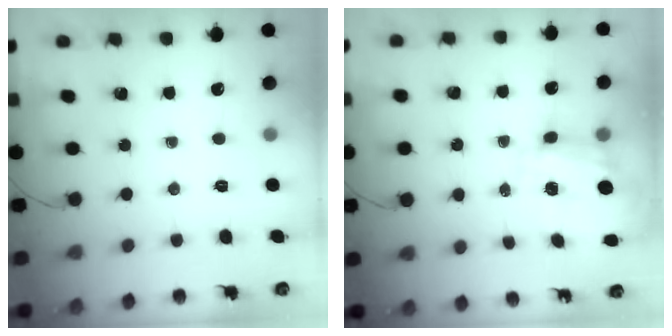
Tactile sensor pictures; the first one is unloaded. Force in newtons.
{"total": 3.5, "press": 3.4, "slide": 1.1}